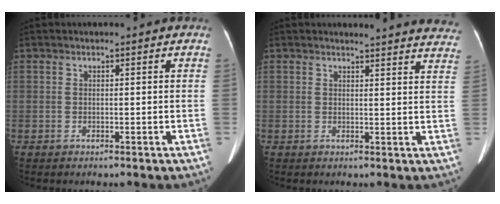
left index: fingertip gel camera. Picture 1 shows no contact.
{"total": 16.8, "force": [16.3, 1.6, 3.8], "torque": [-0.026, -0.065, 0.161]}